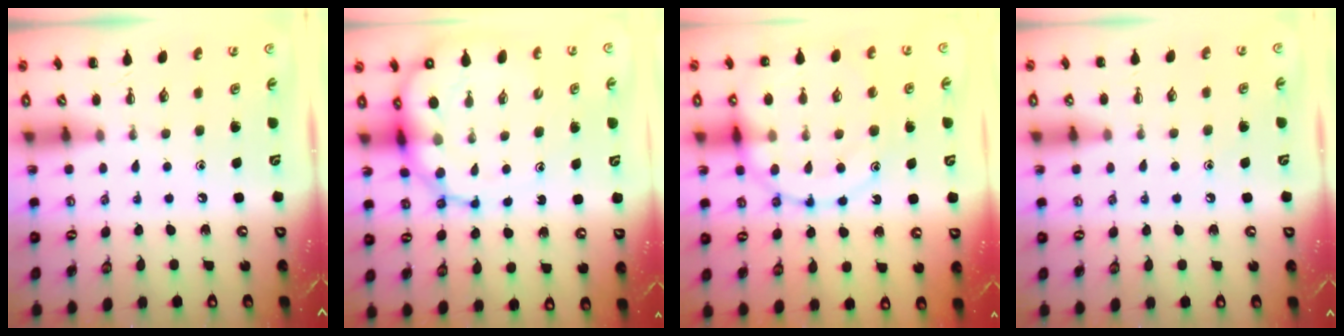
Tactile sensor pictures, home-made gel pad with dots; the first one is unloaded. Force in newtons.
{"total": 13.1, "press": 12.6, "slide": 3.8}
{"total": 17.1, "press": 17.0, "slide": 2.3}
{"total": 6.4, "press": 6.2, "slide": 1.8}